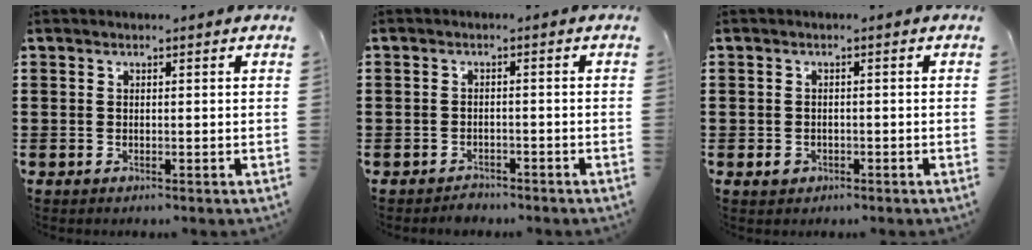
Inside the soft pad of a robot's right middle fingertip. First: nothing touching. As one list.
[{"total": 2.0, "force": [-1.9, 0.7, -0.1], "torque": [-0.002, 0.001, -0.043]}, {"total": 1.6, "force": [-0.9, 1.2, 0.6], "torque": [-0.014, -0.001, -0.019]}]